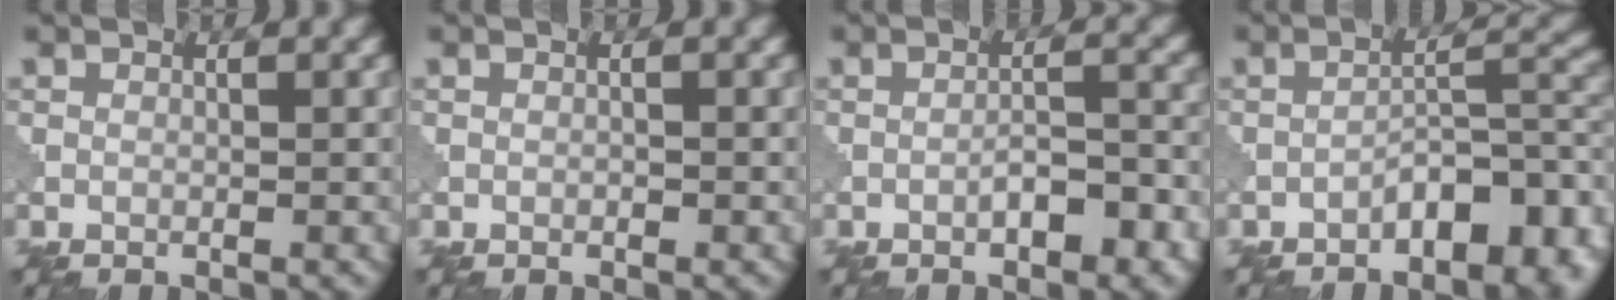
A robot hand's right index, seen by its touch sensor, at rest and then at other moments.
{"total": 0.0}
{"total": 3.1, "force": [-1.5, 1.1, 2.5], "torque": [-0.039, 0.008, -0.021]}
{"total": 6.5, "force": [-3.3, 2.7, 4.8], "torque": [-0.057, 0.015, -0.051]}